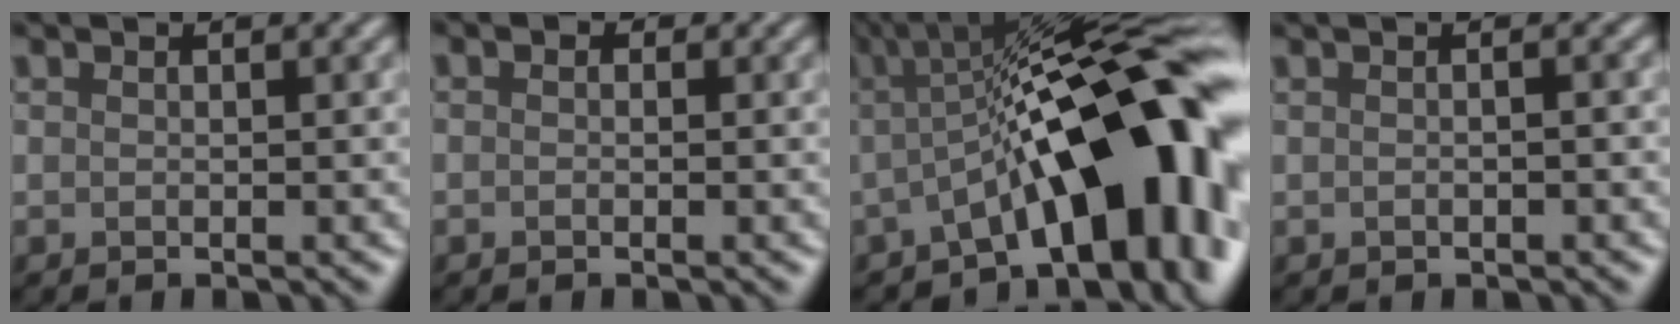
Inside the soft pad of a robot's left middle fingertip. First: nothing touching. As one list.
[{"total": 0.7, "force": [0.0, 0.6, 0.4], "torque": [-0.005, -0.003, -0.007]}, {"total": 14.2, "force": [-2.5, 5.1, 13.0], "torque": [-0.154, 0.018, -0.050]}, {"total": 2.9, "force": [0.7, 1.6, 2.3], "torque": [-0.019, 0.020, -0.018]}]